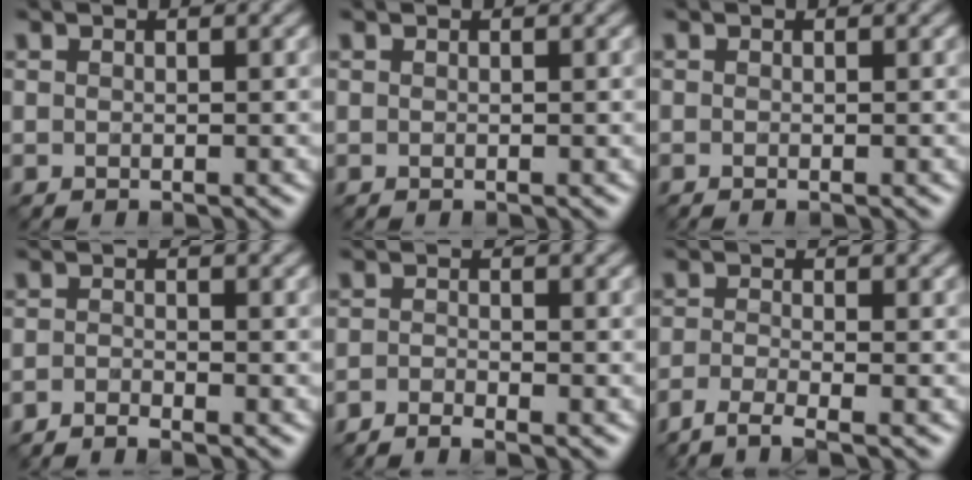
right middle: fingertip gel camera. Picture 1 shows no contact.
{"total": 0.0}
{"total": 0.0}
{"total": 1.4, "force": [-1.4, -0.1, 0.4], "torque": [-0.012, -0.002, -0.032]}
{"total": 1.7, "force": [-1.6, -0.1, 0.6], "torque": [-0.016, -0.004, -0.038]}
{"total": 2.8, "force": [-2.3, 0.2, 1.6], "torque": [-0.043, -0.007, -0.060]}